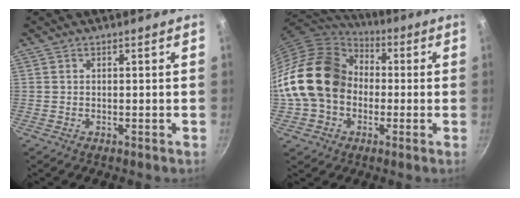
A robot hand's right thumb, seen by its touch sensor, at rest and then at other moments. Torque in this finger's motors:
{"motor_torque": [2.46, 2.55, 1.50, -1.27, 0.29]}